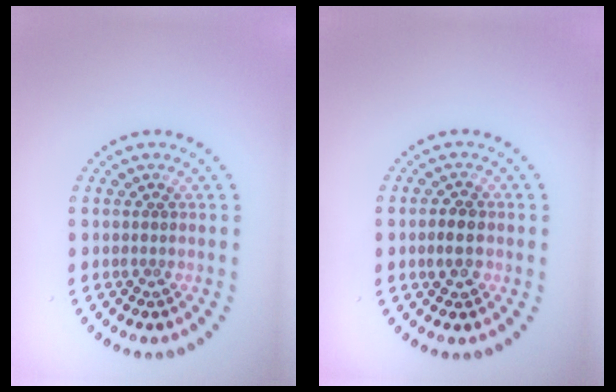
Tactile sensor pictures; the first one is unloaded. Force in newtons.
{"total": 2.3, "press": 2.3, "slide": 0.3}